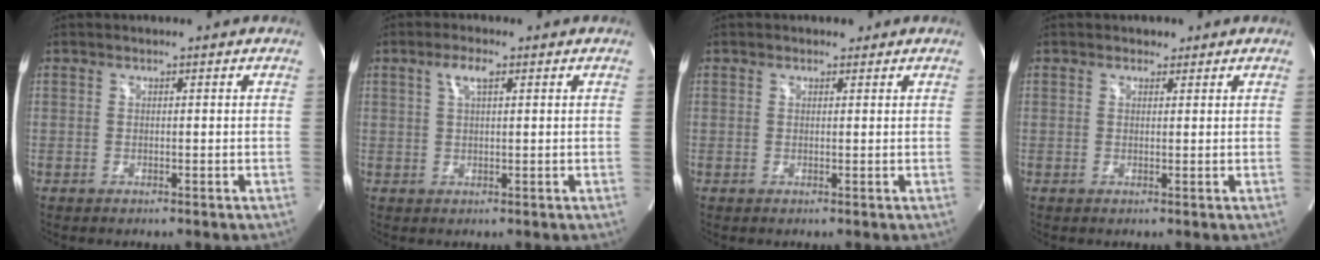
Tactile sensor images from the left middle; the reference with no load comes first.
{"total": 3.0, "force": [1.4, 0.7, 2.6], "torque": [-0.054, 0.008, 0.026]}
{"total": 1.2, "force": [0.8, 0.9, 0.2], "torque": [-0.004, 0.006, 0.009]}
{"total": 1.2, "force": [0.8, 0.9, 0.2], "torque": [-0.003, 0.001, 0.009]}